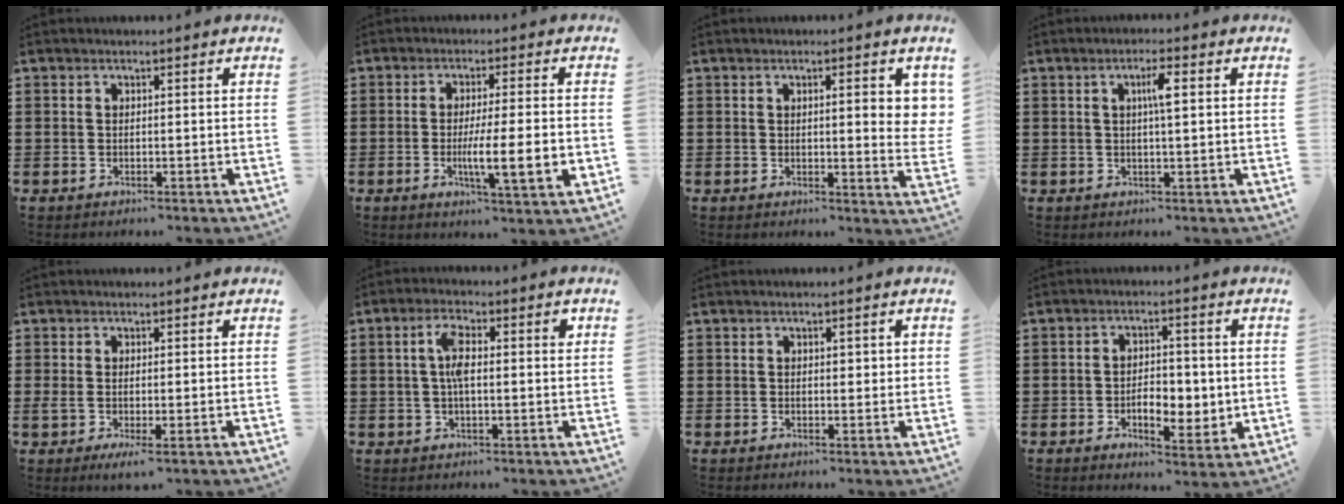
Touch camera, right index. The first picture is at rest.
{"total": 8.9, "force": [-1.6, 1.4, 8.6], "torque": [-0.140, -0.013, -0.026]}
{"total": 4.2, "force": [0.9, 0.8, 4.0], "torque": [-0.061, -0.002, 0.010]}
{"total": 3.3, "force": [0.8, 0.5, 3.2], "torque": [-0.055, 0.001, 0.007]}
{"total": 1.9, "force": [-0.5, 0.4, 1.8], "torque": [-0.049, -0.005, -0.013]}
{"total": 5.5, "force": [0.6, 2.0, 5.1], "torque": [-0.097, 0.003, 0.003]}
{"total": 1.0, "force": [0.4, 0.6, 0.6], "torque": [-0.005, 0.003, 0.006]}
{"total": 5.7, "force": [-0.9, 3.3, 4.5], "torque": [-0.068, 0.002, -0.020]}